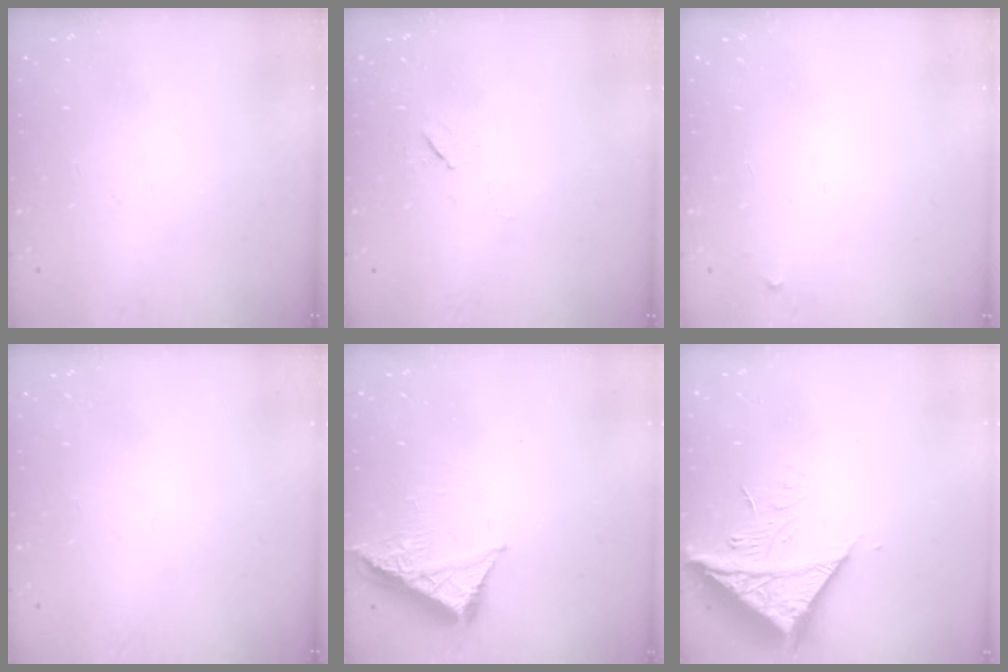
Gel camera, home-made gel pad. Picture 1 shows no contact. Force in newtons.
{"total": 5.4, "press": 5.3, "slide": 1.0}
{"total": 4.2, "press": 4.1, "slide": 0.7}
{"total": 0.0}
{"total": 6.0, "press": 5.9, "slide": 0.8}
{"total": 11.9, "press": 11.8, "slide": 1.4}